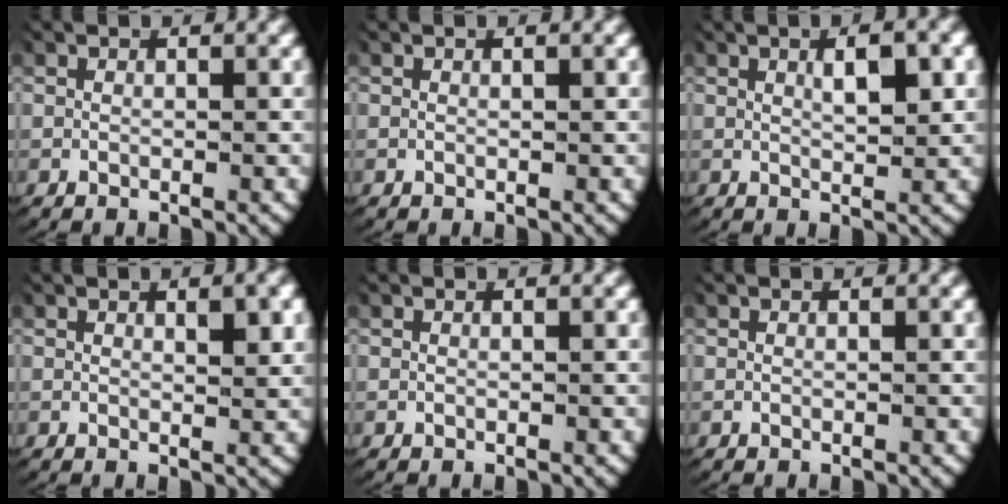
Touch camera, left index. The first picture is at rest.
{"total": 0.0}
{"total": 2.9, "force": [0.9, 0.9, 2.6], "torque": [-0.037, 0.000, 0.018]}
{"total": 1.3, "force": [0.7, 0.2, 1.1], "torque": [-0.015, -0.007, 0.015]}
{"total": 0.0}
{"total": 0.0}